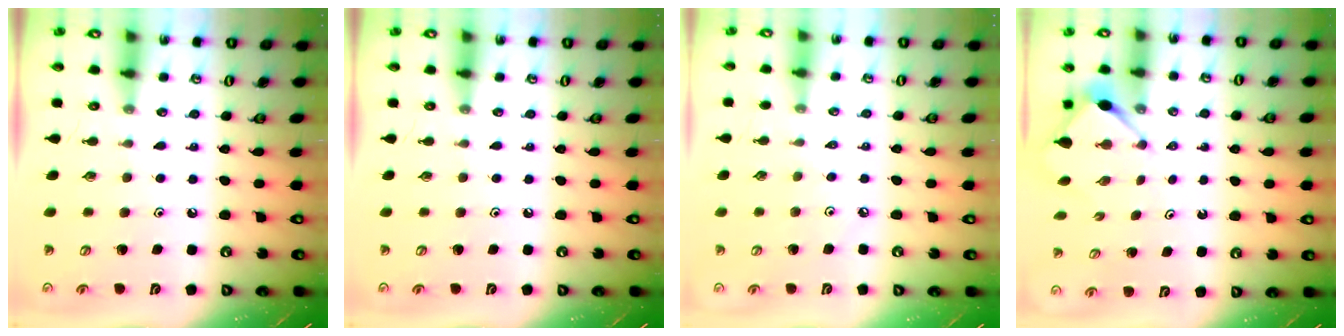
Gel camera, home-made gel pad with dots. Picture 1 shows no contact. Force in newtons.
{"total": 0.0}
{"total": 2.4, "press": 2.3, "slide": 0.5}
{"total": 3.3, "press": 3.3, "slide": 0.3}